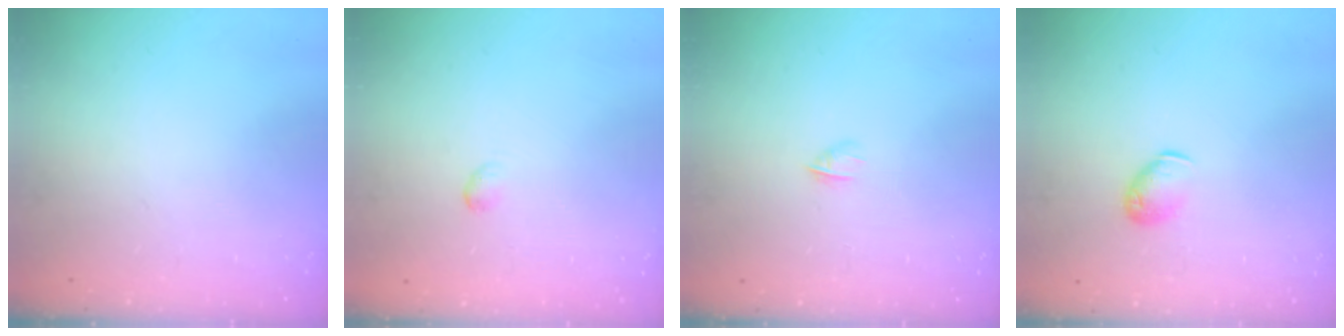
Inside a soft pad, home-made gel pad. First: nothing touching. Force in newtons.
{"total": 2.7, "press": 2.6, "slide": 0.5}
{"total": 2.8, "press": 2.7, "slide": 0.8}
{"total": 6.2, "press": 6.2, "slide": 0.9}